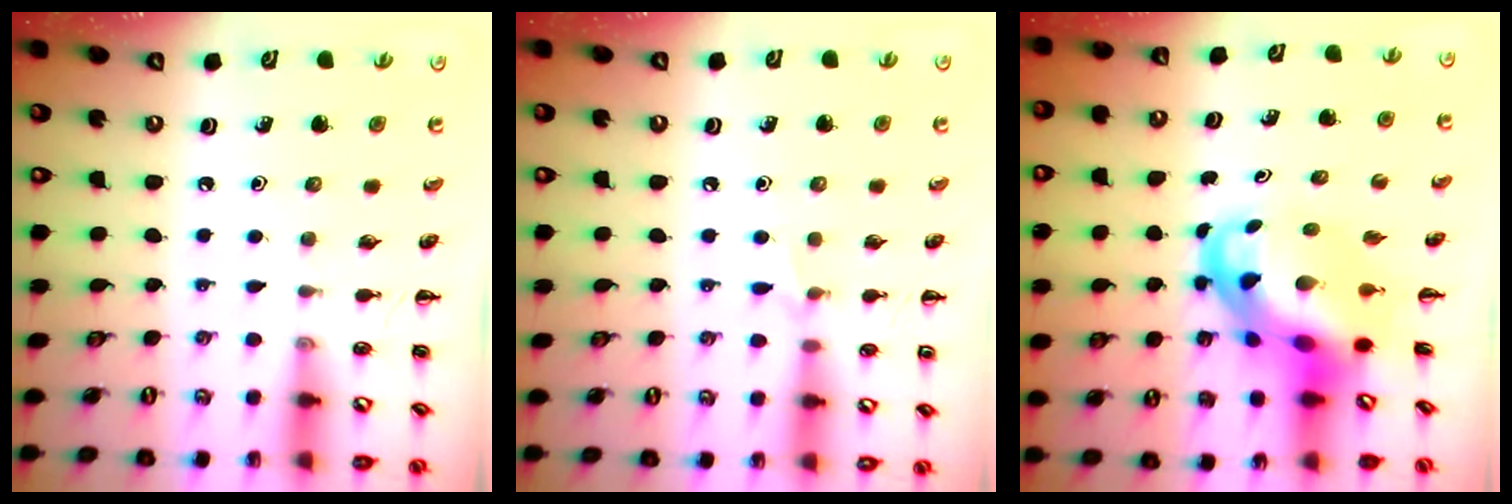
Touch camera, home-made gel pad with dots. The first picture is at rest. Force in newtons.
{"total": 5.2, "press": 5.0, "slide": 1.6}
{"total": 7.8, "press": 7.6, "slide": 2.0}